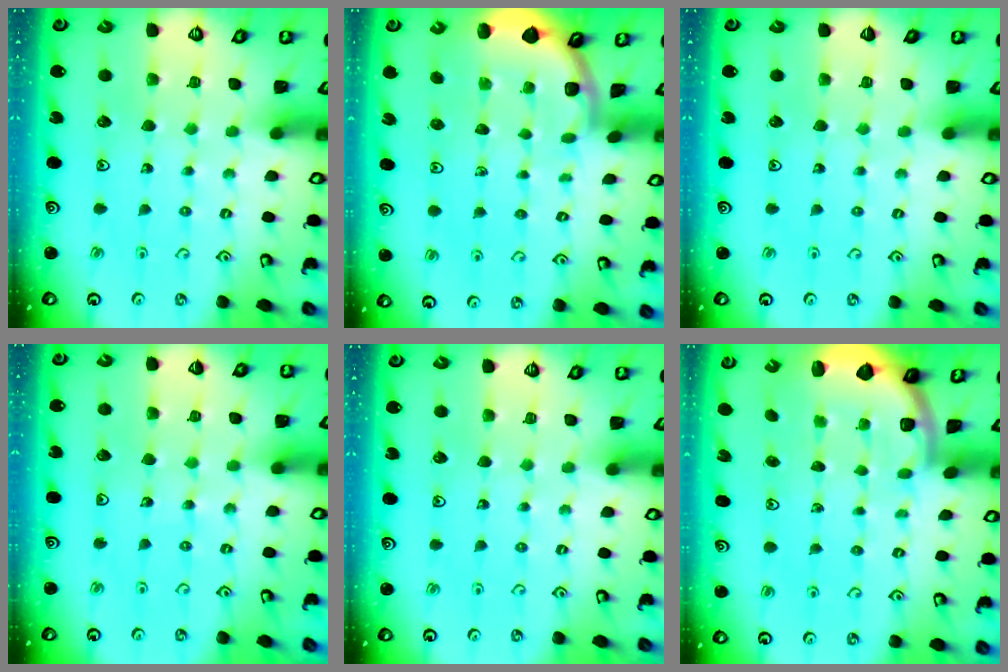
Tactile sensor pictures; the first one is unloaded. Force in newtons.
{"total": 1.9, "press": 1.9, "slide": 0.0}
{"total": 0.0}
{"total": 3.3, "press": 3.2, "slide": 0.4}
{"total": 0.0}
{"total": 1.9, "press": 1.8, "slide": 0.5}